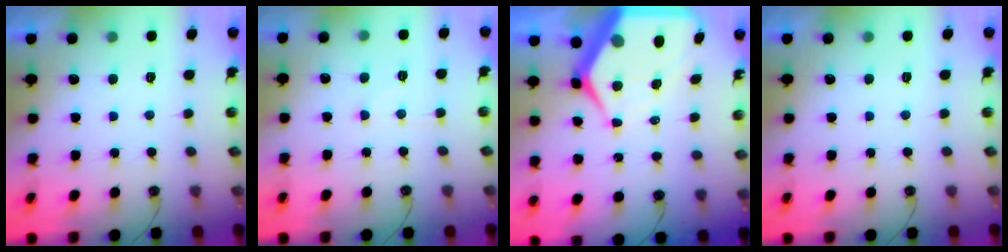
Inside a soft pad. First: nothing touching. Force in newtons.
{"total": 6.0, "press": 6.0, "slide": 0.7}
{"total": 15.8, "press": 15.7, "slide": 1.7}
{"total": 0.0}